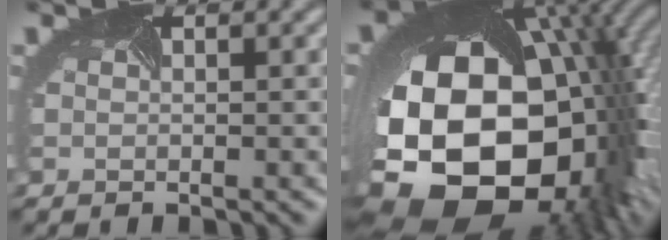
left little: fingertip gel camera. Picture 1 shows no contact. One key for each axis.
{"total": 21.9, "fx": -3.2, "fy": 15.1, "fz": 15.4, "tx": -0.297, "ty": -0.087, "tz": -0.013}